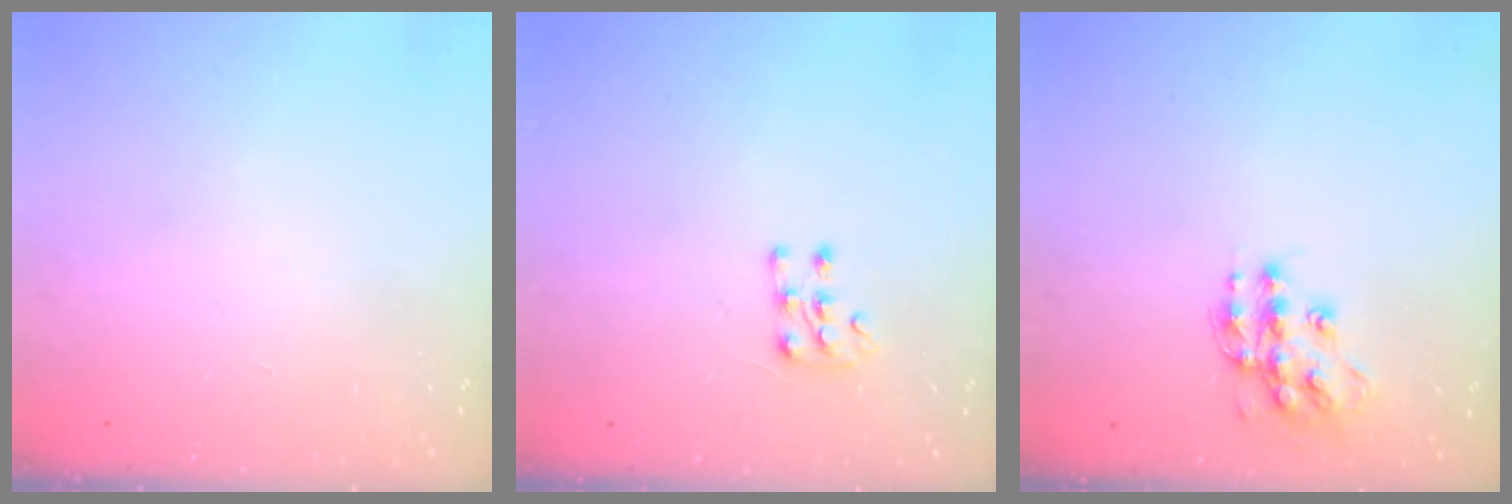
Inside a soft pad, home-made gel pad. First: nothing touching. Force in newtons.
{"total": 6.3, "press": 6.1, "slide": 1.6}
{"total": 12.6, "press": 12.5, "slide": 0.9}